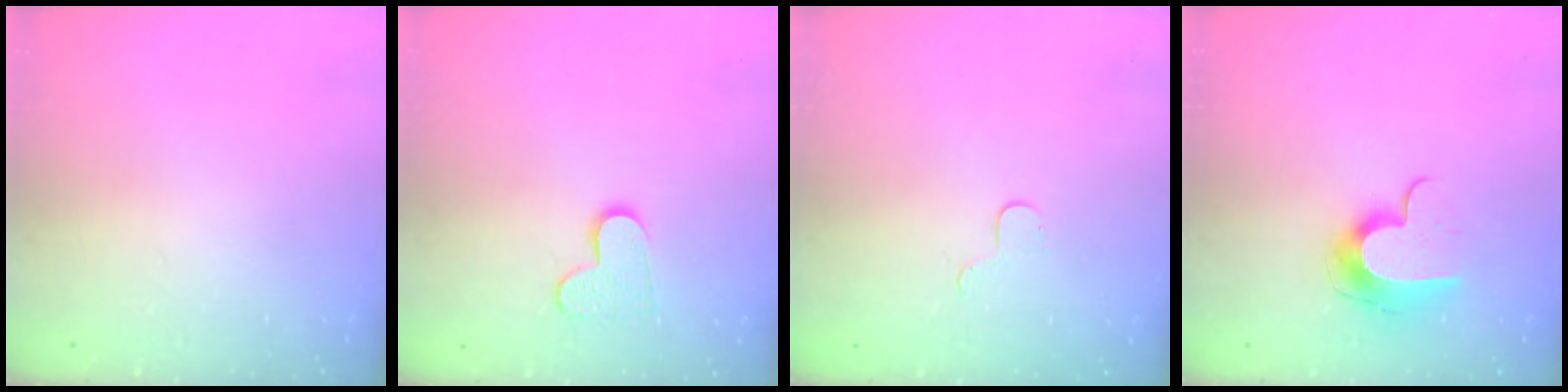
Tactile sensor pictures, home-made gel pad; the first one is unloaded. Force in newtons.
{"total": 8.9, "press": 8.9, "slide": 0.6}
{"total": 3.4, "press": 3.4, "slide": 0.3}
{"total": 10.8, "press": 10.7, "slide": 1.0}